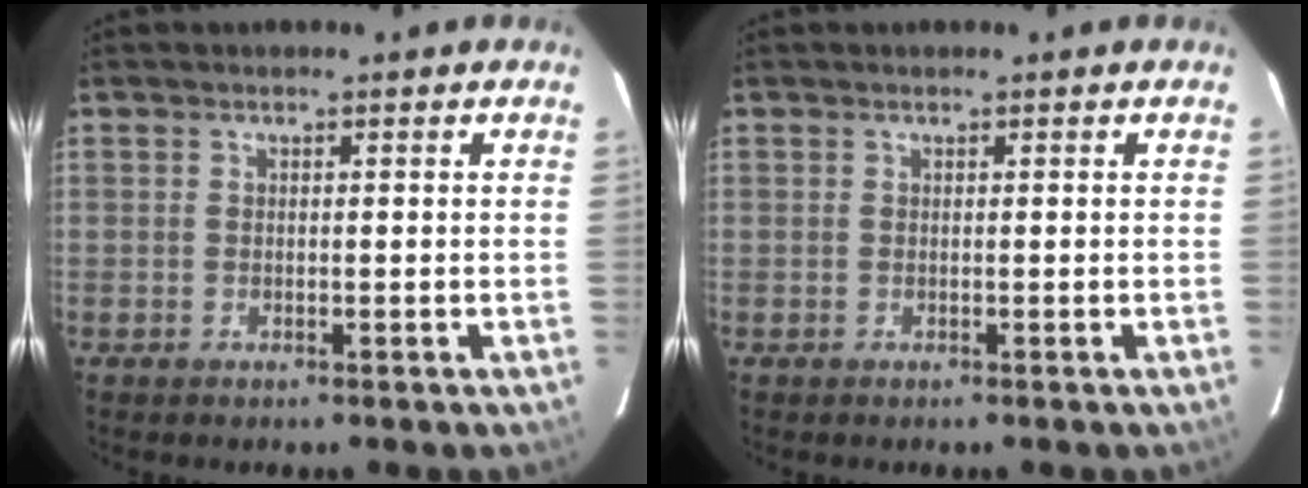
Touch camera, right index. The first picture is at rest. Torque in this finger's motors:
{"motor_torque": [0.04, 0.06, -0.01, 0.01]}